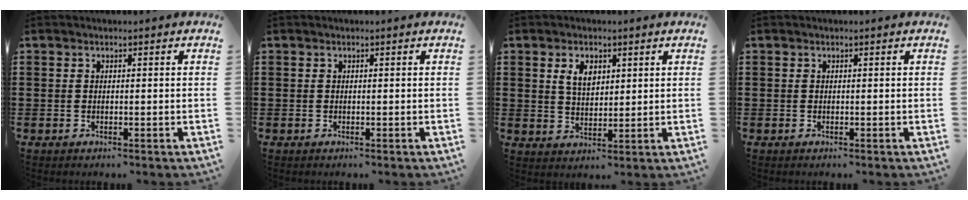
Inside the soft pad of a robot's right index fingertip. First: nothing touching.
{"total": 0.0}
{"total": 4.0, "force": [1.8, 2.3, 2.7], "torque": [-0.062, 0.010, 0.031]}
{"total": 0.0}